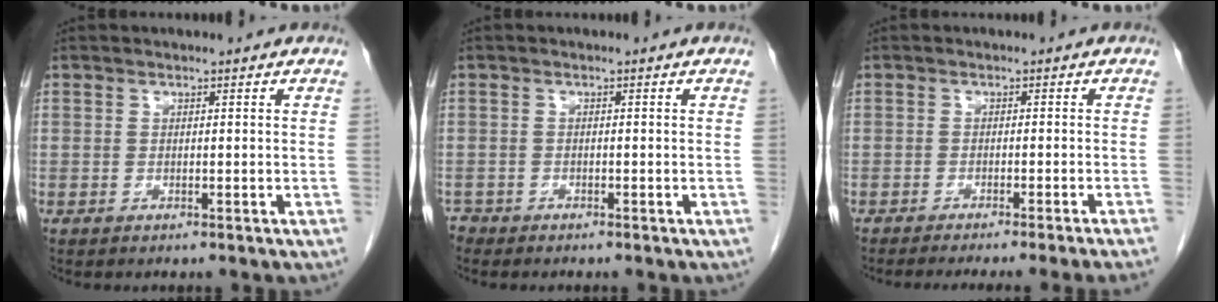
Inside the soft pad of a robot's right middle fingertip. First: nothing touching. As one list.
[{"total": 1.2, "force": [-1.2, 0.4, -0.1], "torque": [0.002, 0.000, -0.021]}, {"total": 9.6, "force": [-8.2, -1.8, 4.5], "torque": [-0.020, -0.024, -0.109]}]